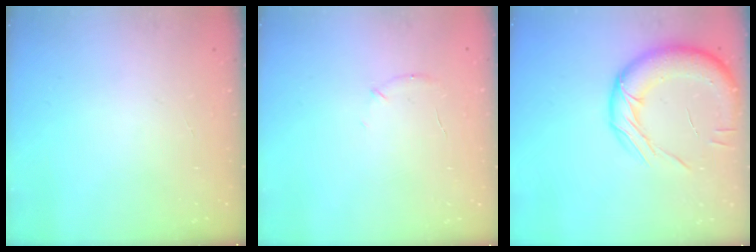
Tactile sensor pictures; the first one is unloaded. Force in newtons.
{"total": 6.6, "press": 6.4, "slide": 1.6}
{"total": 16.3, "press": 16.1, "slide": 2.0}